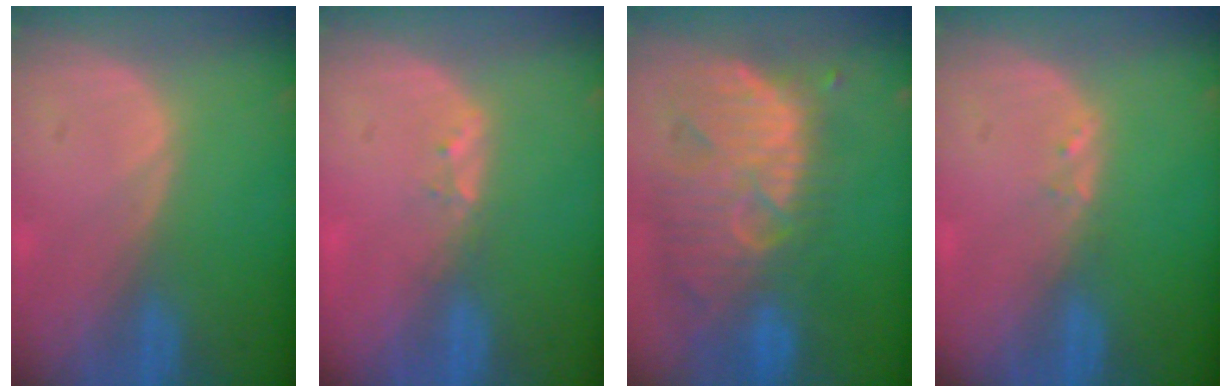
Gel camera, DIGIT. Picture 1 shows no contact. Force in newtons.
{"total": 1.7, "press": 1.5, "slide": 0.9}
{"total": 12.4, "press": 11.0, "slide": 5.7}
{"total": 1.0, "press": 1.0, "slide": 0.2}